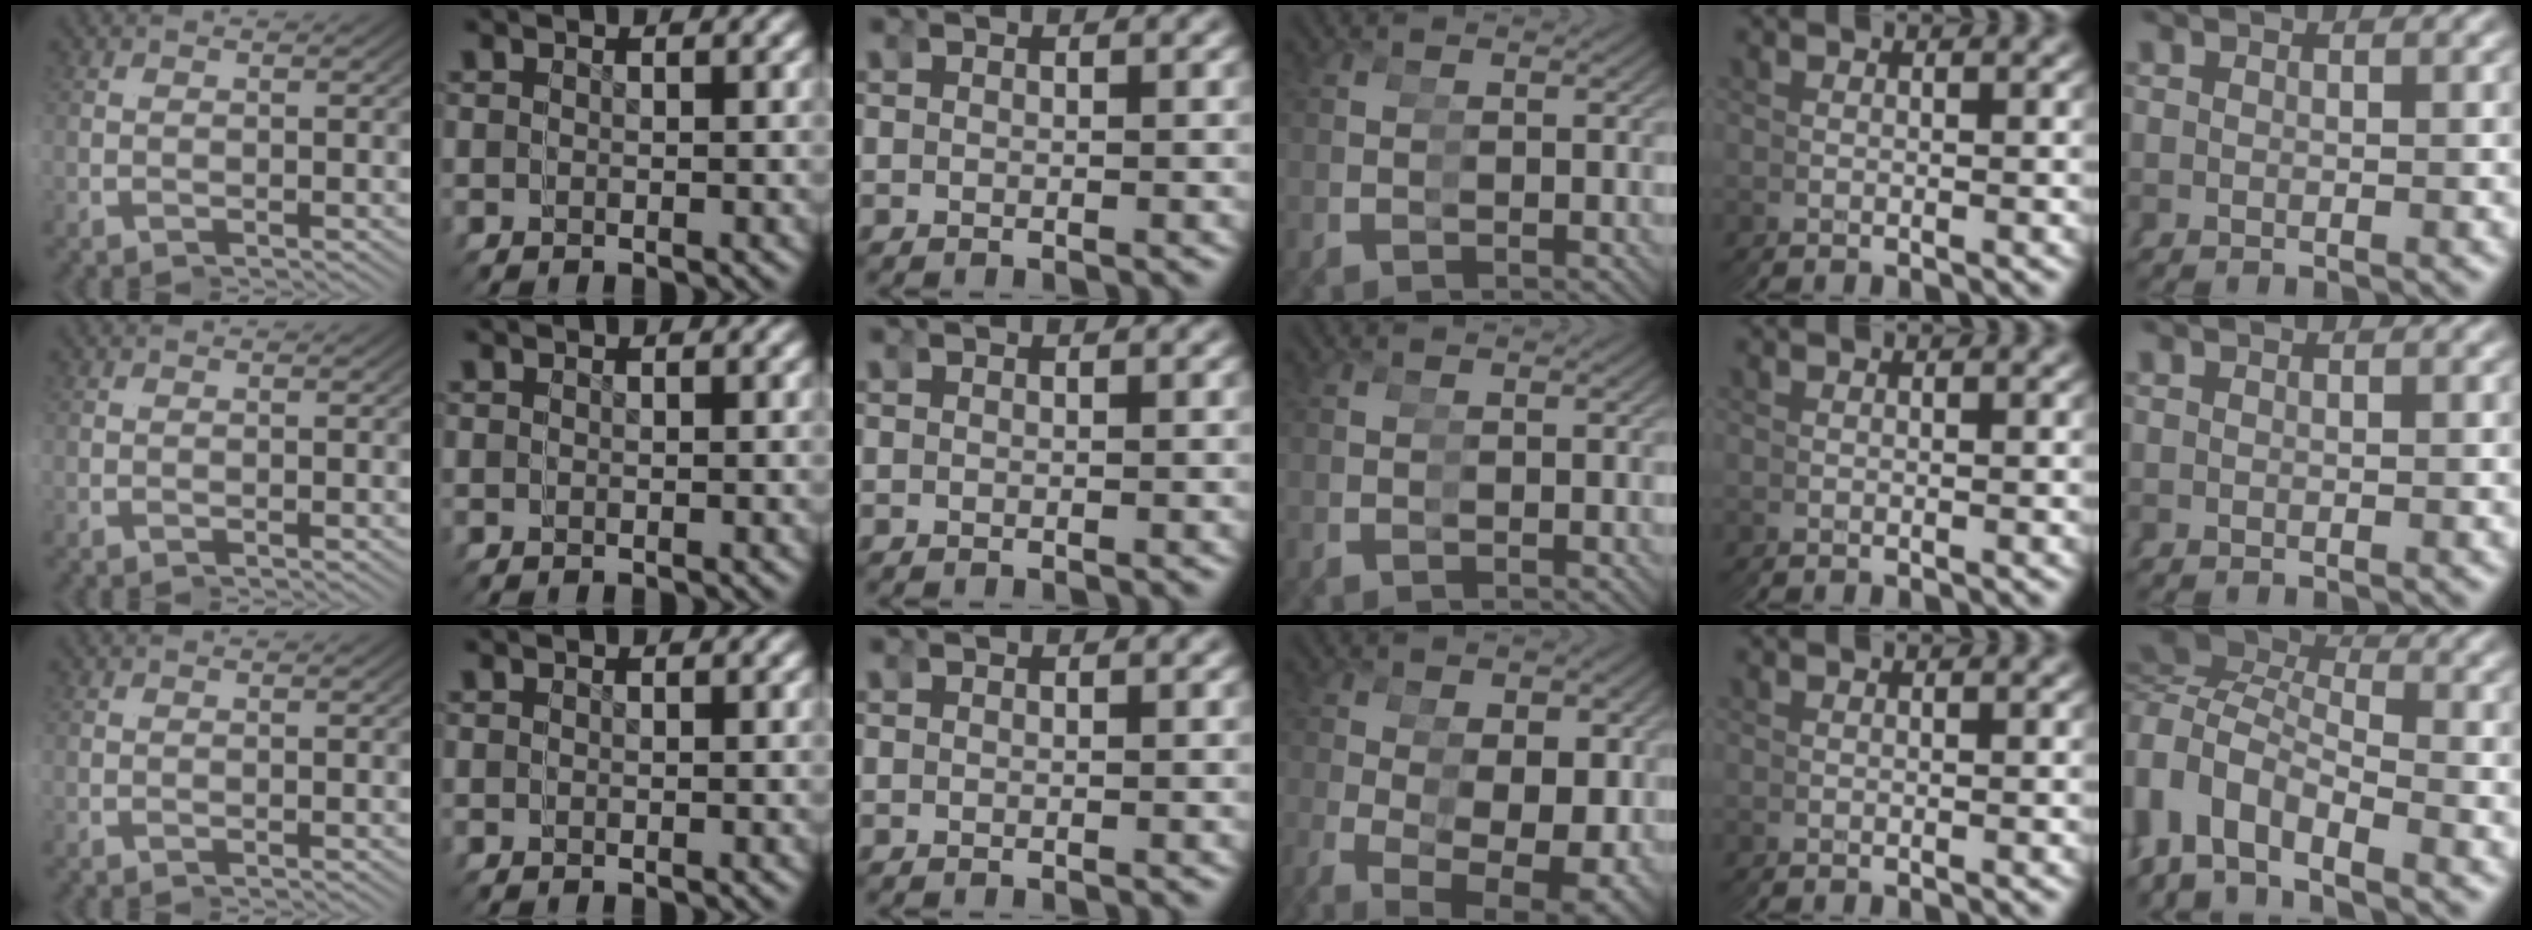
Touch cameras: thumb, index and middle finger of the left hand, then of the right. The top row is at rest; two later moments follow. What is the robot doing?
{"motion": "grasp_and_lifting", "object": "hoodie"}